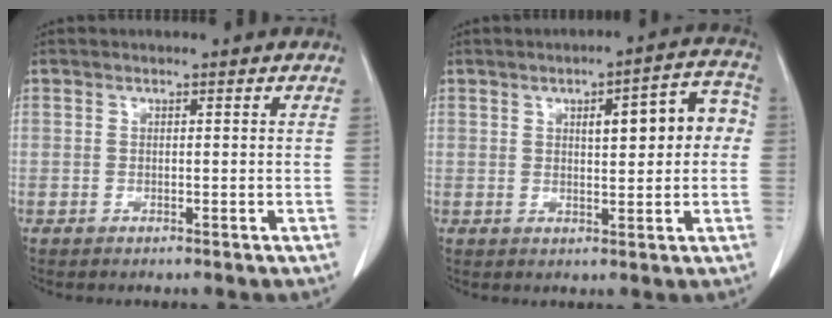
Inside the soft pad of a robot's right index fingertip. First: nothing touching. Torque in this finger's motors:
{"motor_torque": [0.22, 0.03, 0.17, 0.05]}